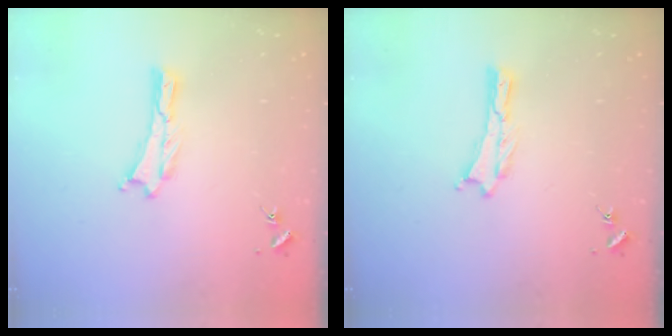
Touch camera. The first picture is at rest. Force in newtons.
{"total": 0.0}